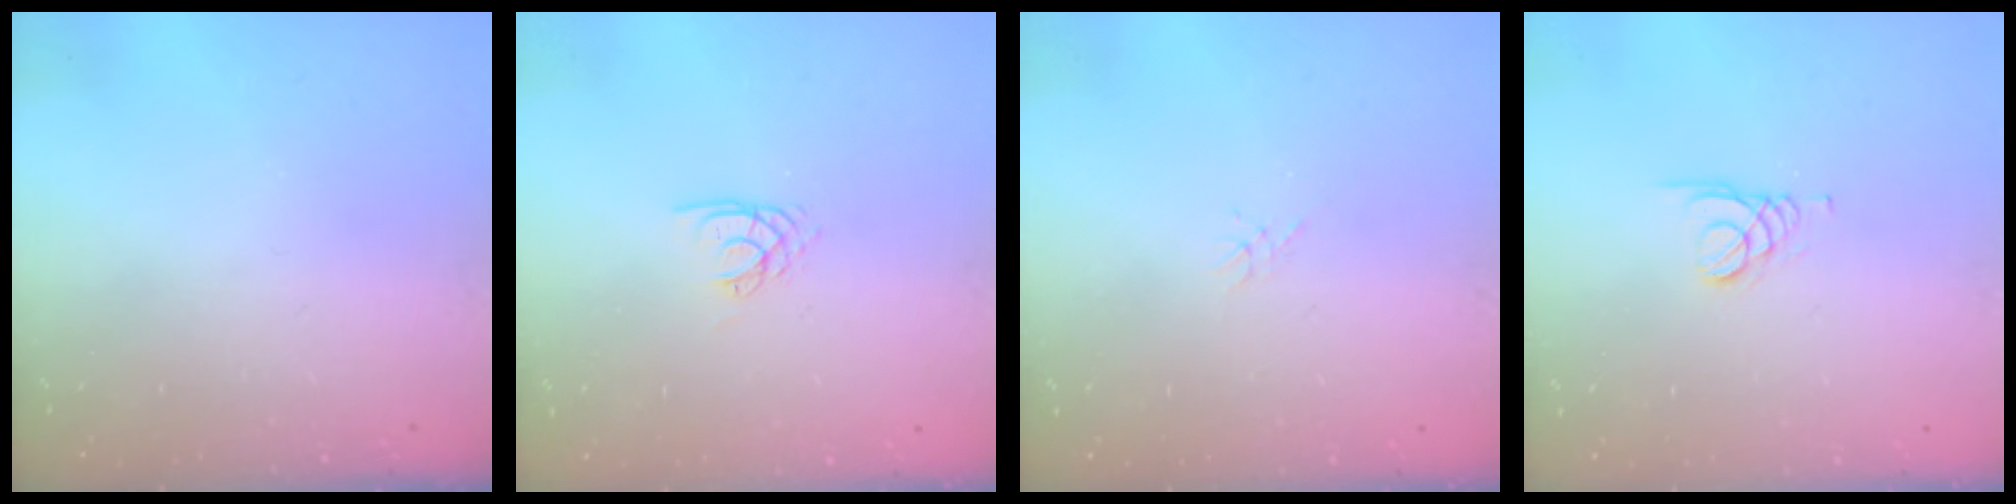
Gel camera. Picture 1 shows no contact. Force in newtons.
{"total": 2.2, "press": 2.2, "slide": 0.2}
{"total": 0.0}
{"total": 1.6, "press": 1.5, "slide": 0.2}